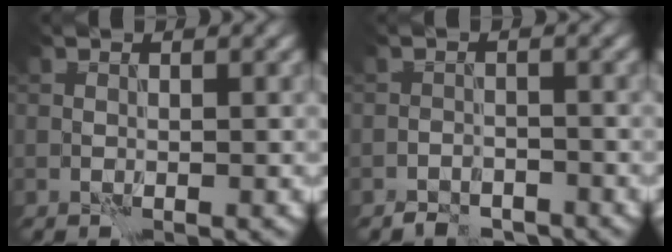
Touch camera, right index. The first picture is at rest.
{"total": 2.3, "force": [-2.1, 0.8, 0.1], "torque": [0.007, 0.003, -0.040]}